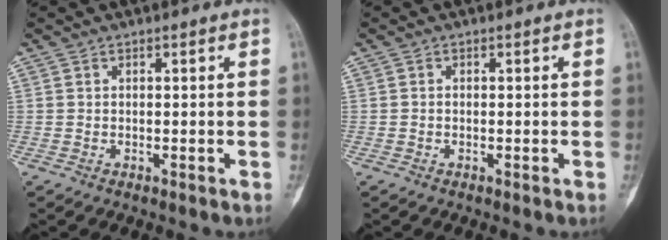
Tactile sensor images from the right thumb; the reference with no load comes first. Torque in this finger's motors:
{"motor_torque": [-0.33, -0.04, -0.27, 0.04, -0.01]}